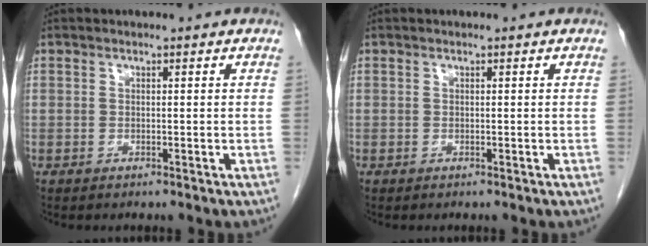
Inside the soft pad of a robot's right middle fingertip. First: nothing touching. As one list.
[{"total": 0.0}]